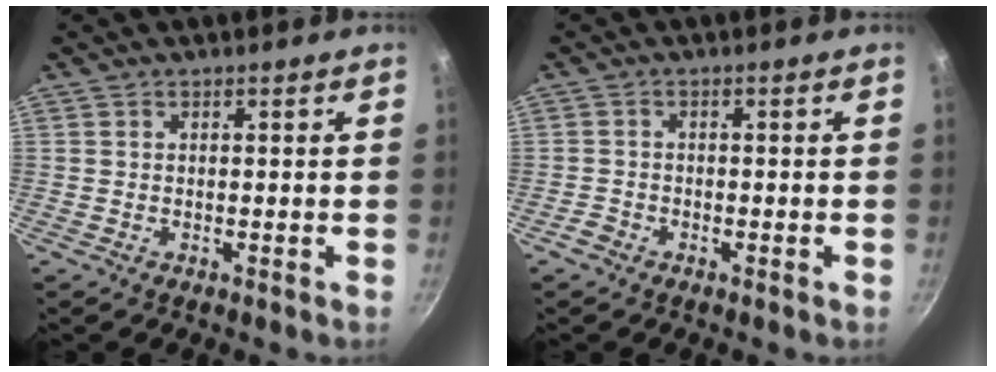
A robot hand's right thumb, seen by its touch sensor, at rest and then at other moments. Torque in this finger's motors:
{"motor_torque": [0.86, -0.05, 0.01, -0.59, -0.02]}